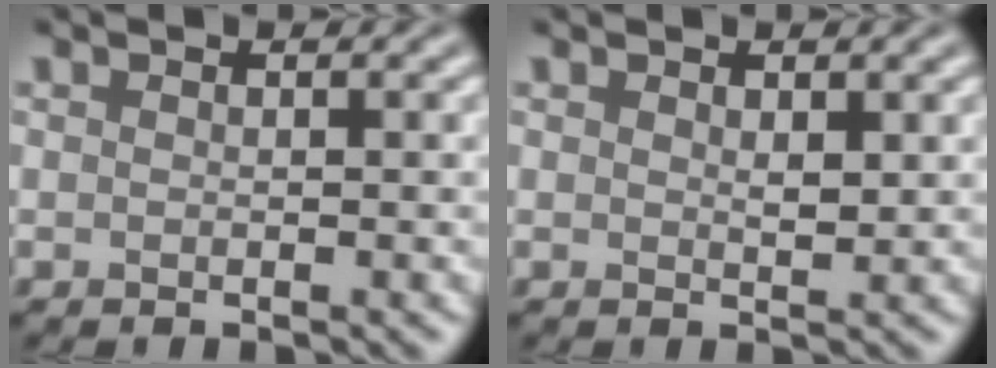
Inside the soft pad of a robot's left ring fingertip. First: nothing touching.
{"total": 0.9, "force": [0.5, 0.3, 0.7], "torque": [-0.012, -0.004, 0.010]}